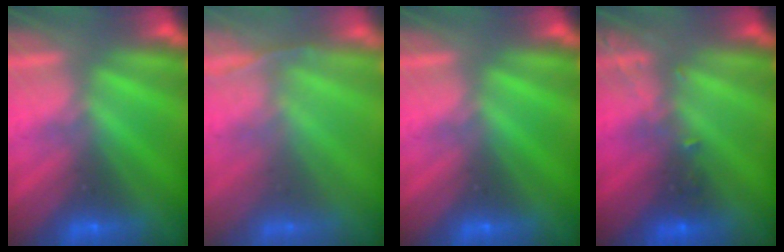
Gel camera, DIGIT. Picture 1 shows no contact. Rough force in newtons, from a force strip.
{"total": 1.0}
{"total": 0.0}
{"total": 2.8}